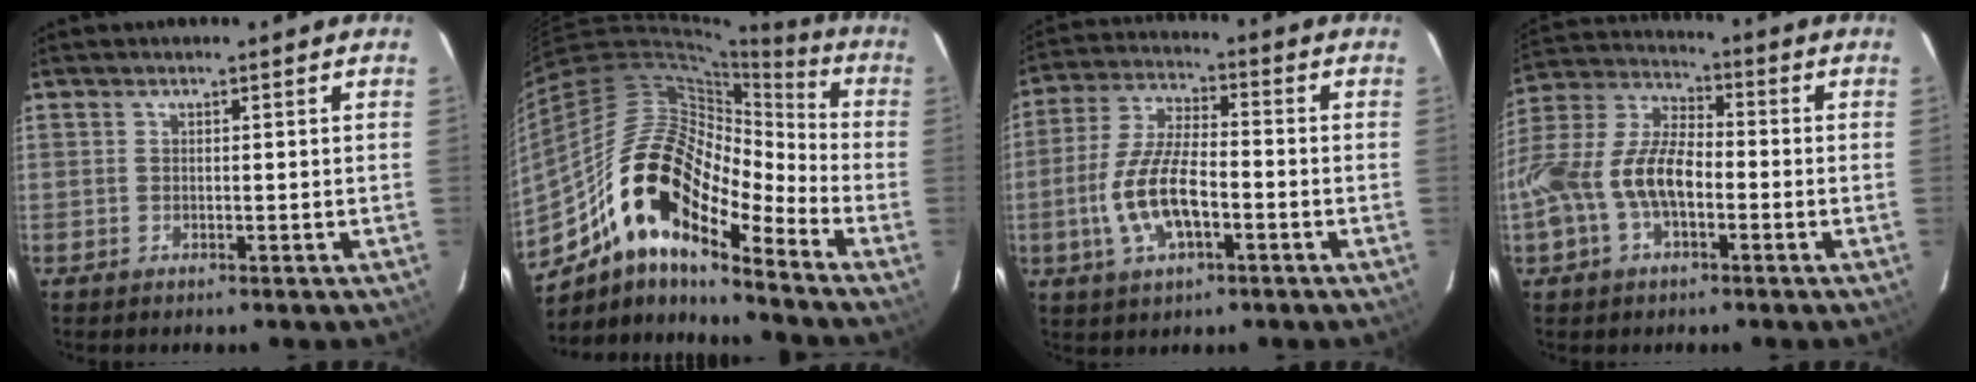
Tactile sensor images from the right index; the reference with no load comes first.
{"total": 19.1, "force": [-12.0, 7.0, 13.1], "torque": [-0.223, -0.005, -0.240]}
{"total": 12.0, "force": [-3.6, 4.6, 10.5], "torque": [-0.221, -0.002, -0.067]}
{"total": 13.6, "force": [-3.9, 7.0, 11.0], "torque": [-0.230, 0.011, -0.077]}